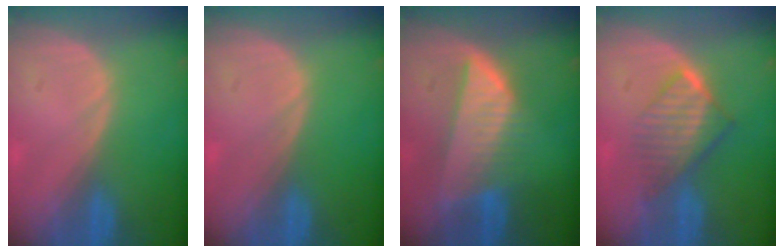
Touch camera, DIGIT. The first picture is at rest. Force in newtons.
{"total": 0.0}
{"total": 8.3, "press": 7.3, "slide": 3.9}
{"total": 6.7, "press": 6.0, "slide": 2.9}